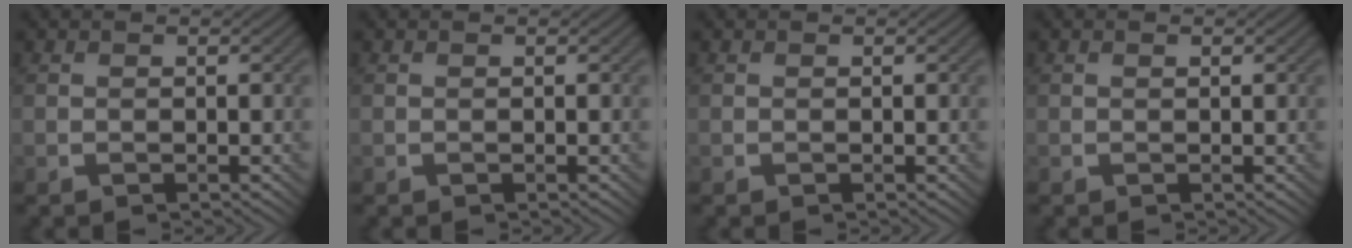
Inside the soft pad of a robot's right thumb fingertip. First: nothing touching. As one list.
[{"total": 0.0}, {"total": 0.0}, {"total": 0.0}]